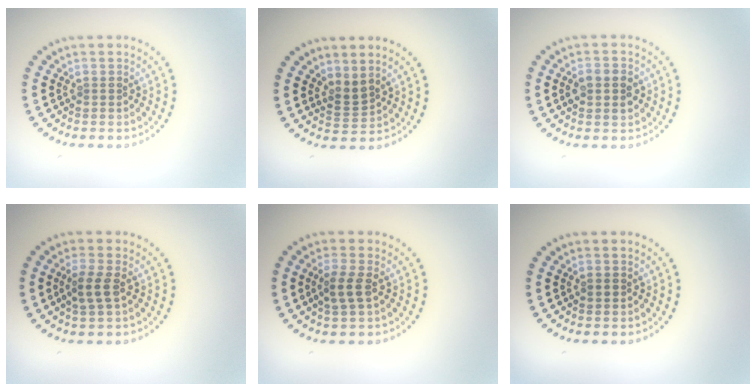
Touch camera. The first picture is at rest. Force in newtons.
{"total": 1.7, "press": 1.3, "slide": 1.1}
{"total": 2.9, "press": 2.9, "slide": 0.1}
{"total": 2.2, "press": 2.1, "slide": 0.6}
{"total": 2.2, "press": 2.1, "slide": 0.6}
{"total": 1.0, "press": 1.0, "slide": 0.0}